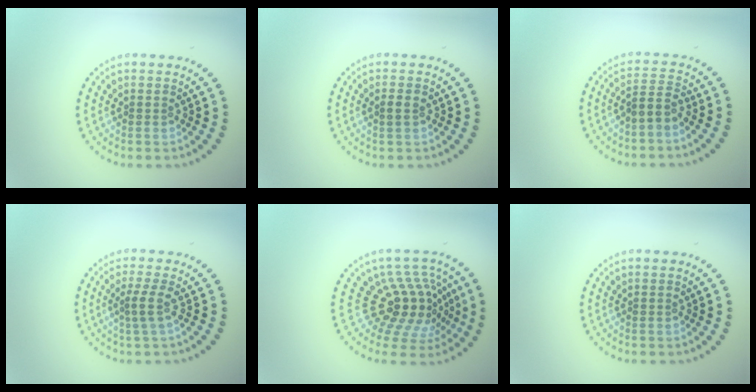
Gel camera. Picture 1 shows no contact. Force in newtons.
{"total": 1.1, "press": 1.1, "slide": 0.2}
{"total": 2.0, "press": 1.3, "slide": 1.6}
{"total": 1.7, "press": 1.1, "slide": 1.3}
{"total": 5.2, "press": 3.7, "slide": 3.7}
{"total": 0.0}